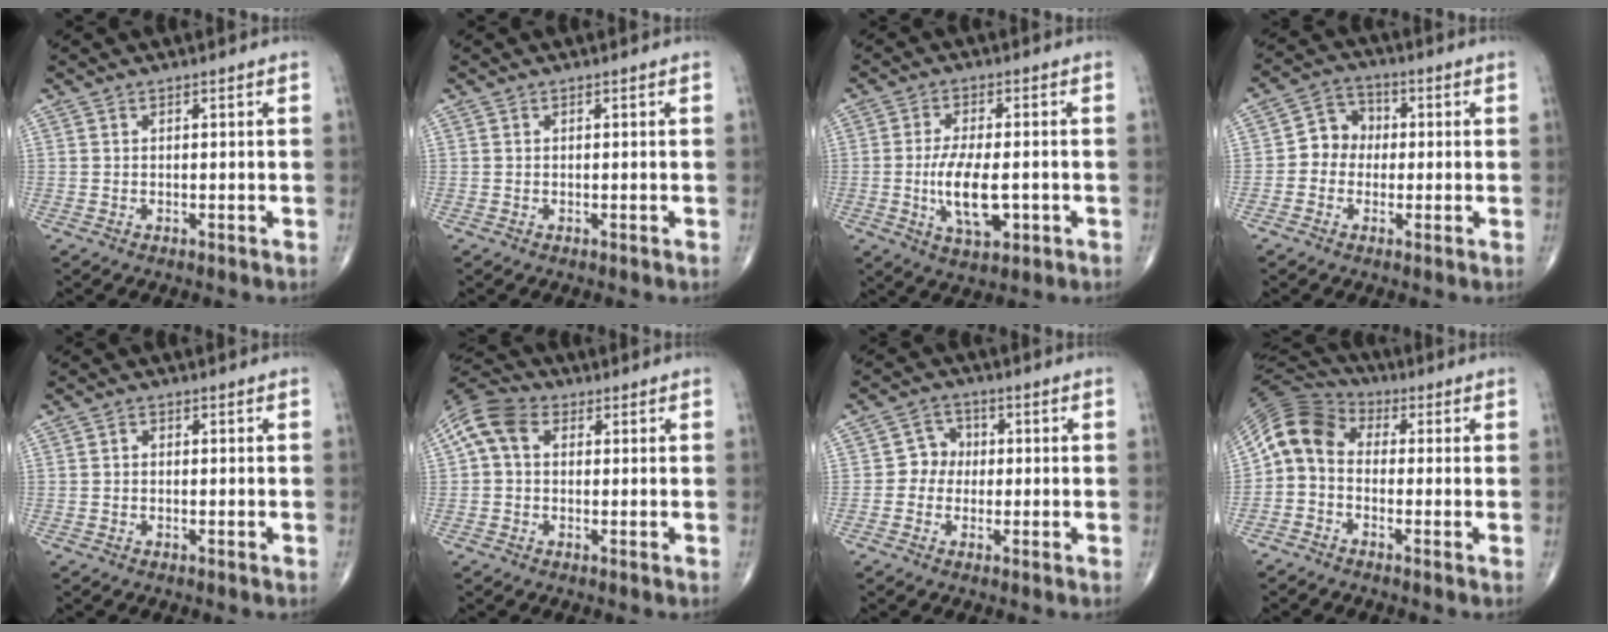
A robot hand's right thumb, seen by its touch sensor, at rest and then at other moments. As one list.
[{"total": 0.0}, {"total": 9.6, "force": [-1.8, 4.1, 8.4], "torque": [-0.154, -0.004, -0.027]}, {"total": 6.3, "force": [-0.4, 5.7, 2.7], "torque": [-0.016, 0.022, -0.024]}, {"total": 0.9, "force": [-0.1, 0.7, 0.5], "torque": [-0.004, 0.002, -0.007]}, {"total": 8.0, "force": [1.5, 5.8, 5.3], "torque": [-0.107, 0.028, 0.019]}, {"total": 4.3, "force": [-0.4, 4.0, 1.5], "torque": [0.004, 0.013, -0.017]}, {"total": 8.8, "force": [-0.5, 6.7, 5.7], "torque": [-0.101, 0.036, -0.032]}]